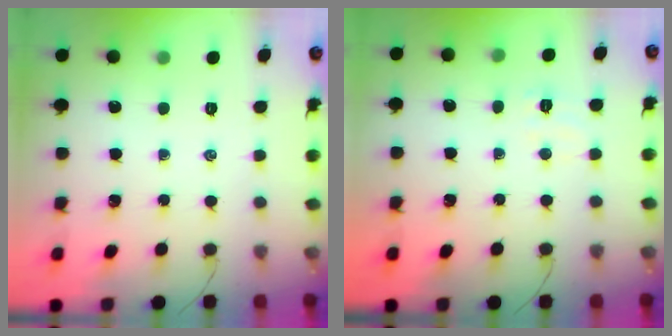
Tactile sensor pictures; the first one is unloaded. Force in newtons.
{"total": 4.3, "press": 4.2, "slide": 1.0}